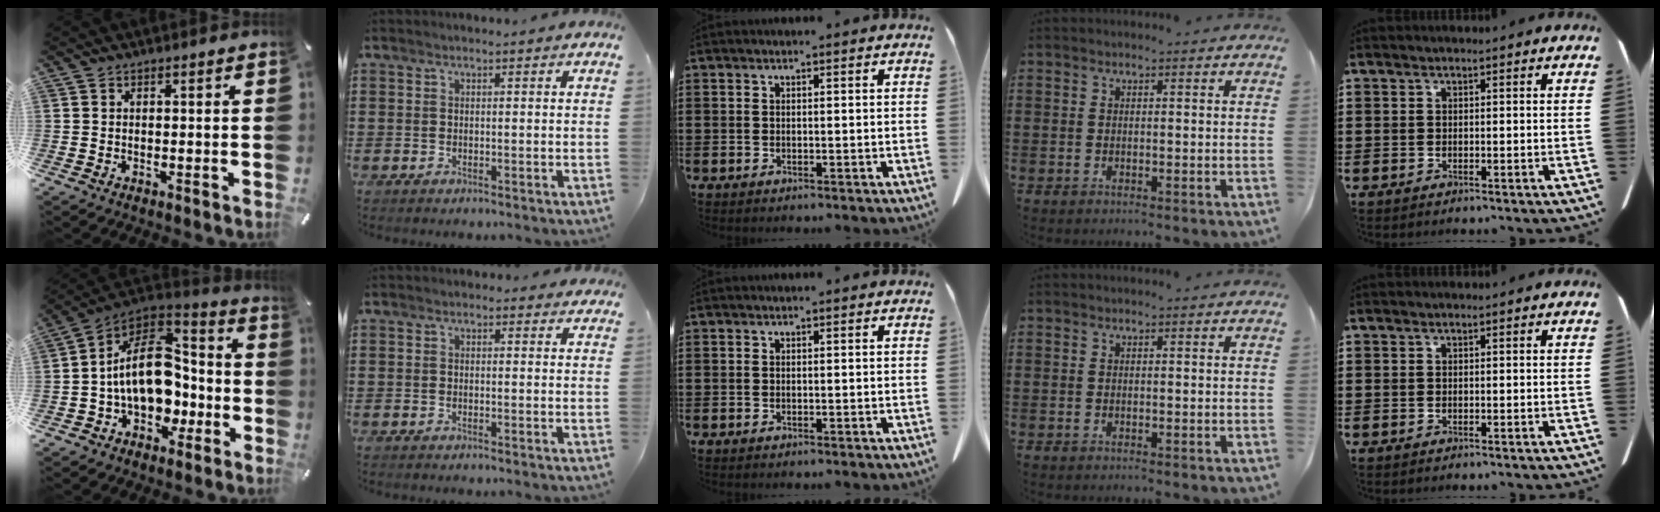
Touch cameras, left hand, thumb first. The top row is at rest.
{"thumb": {"total": 17.2, "force": [-1.1, 12.5, 11.8], "torque": [-0.211, -0.002, -0.019]}, "index": {"total": 0.8, "force": [0.5, 0.6, 0.4], "torque": [0.000, 0.003, 0.007]}}